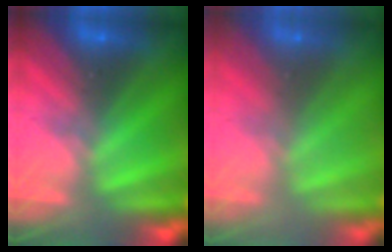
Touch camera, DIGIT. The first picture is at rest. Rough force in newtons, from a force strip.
{"total": 9.4}